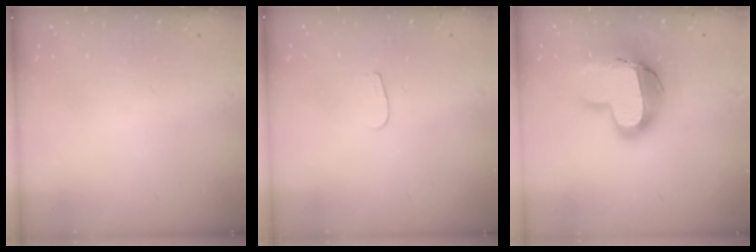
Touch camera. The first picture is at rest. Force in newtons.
{"total": 4.3, "press": 4.3, "slide": 0.5}
{"total": 18.9, "press": 18.9, "slide": 1.6}